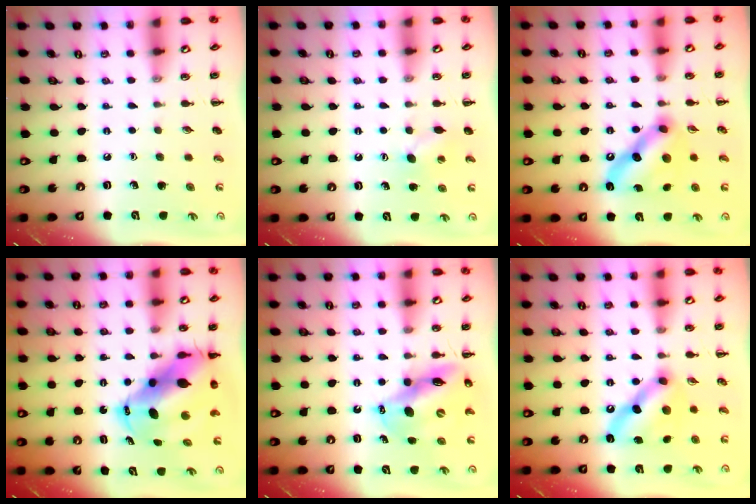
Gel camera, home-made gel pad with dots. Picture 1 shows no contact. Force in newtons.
{"total": 4.9, "press": 4.8, "slide": 1.0}
{"total": 13.1, "press": 13.0, "slide": 1.4}
{"total": 13.3, "press": 12.8, "slide": 3.6}
{"total": 12.0, "press": 11.7, "slide": 2.7}
{"total": 11.7, "press": 11.7, "slide": 1.2}